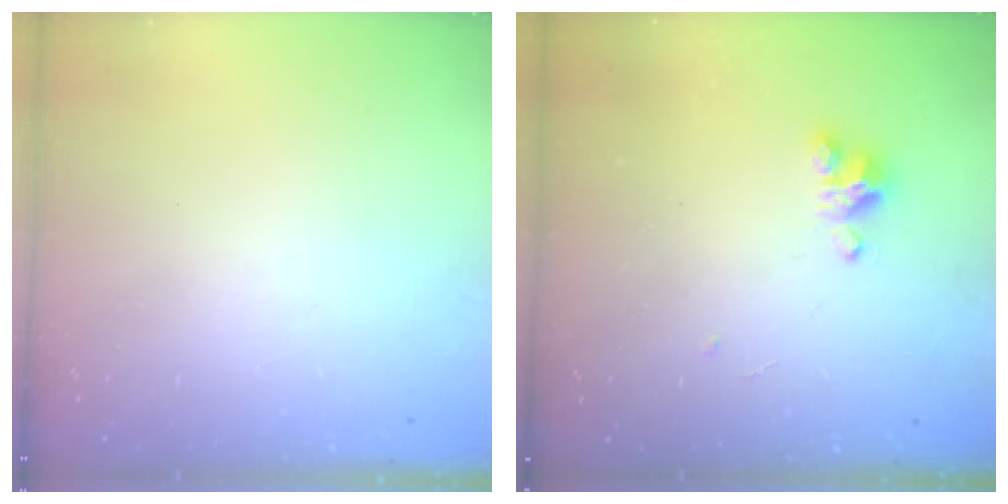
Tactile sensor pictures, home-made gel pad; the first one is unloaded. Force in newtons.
{"total": 5.5, "press": 5.5, "slide": 0.4}